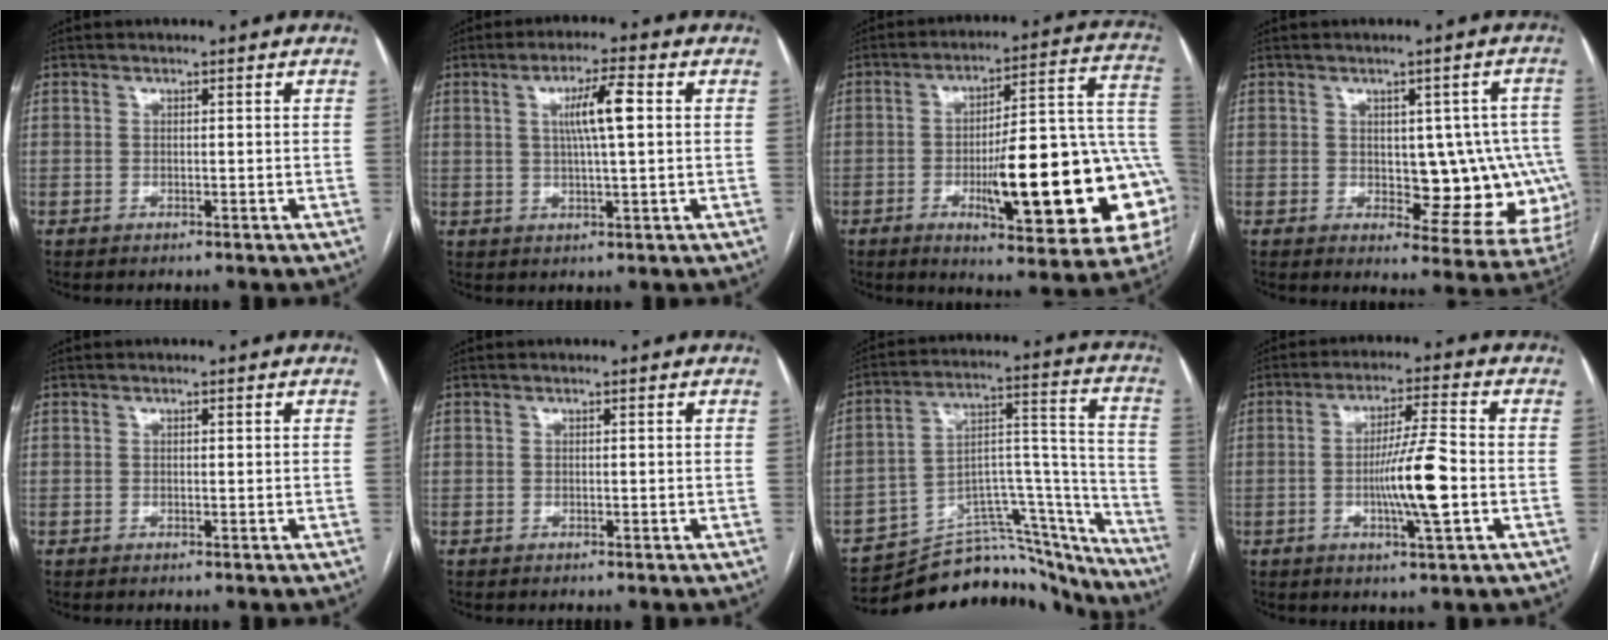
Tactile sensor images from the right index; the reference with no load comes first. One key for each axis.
{"total": 6.4, "fx": 1.4, "fy": 0.3, "fz": 6.2, "tx": -0.112, "ty": 0.005, "tz": 0.024}
{"total": 24.8, "fx": -5.8, "fy": 4.9, "fz": 23.6, "tx": -0.248, "ty": 0.017, "tz": -0.069}
{"total": 12.1, "fx": -0.5, "fy": 5.8, "fz": 10.6, "tx": -0.103, "ty": 0.011, "tz": 0.006}
{"total": 0.0}
{"total": 0.0}
{"total": 25.9, "fx": -24.3, "fy": 6.3, "fz": 6.3, "tx": -0.053, "ty": 0.052, "tz": -0.346}
{"total": 9.1, "fx": -1.8, "fy": 0.0, "fz": 8.9, "tx": -0.160, "ty": -0.006, "tz": -0.034}